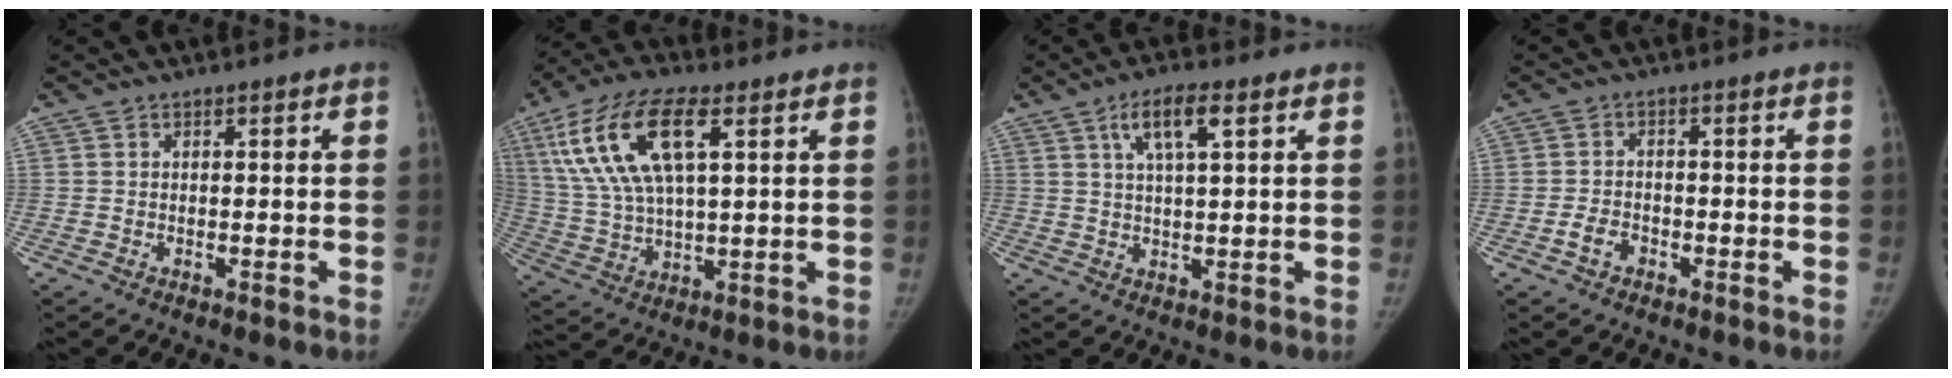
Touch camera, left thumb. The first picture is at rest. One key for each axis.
{"total": 17.5, "fx": 6.6, "fy": 7.3, "fz": 14.5, "tx": -0.292, "ty": 0.002, "tz": 0.125}
{"total": 7.0, "fx": 3.2, "fy": 1.9, "fz": 5.9, "tx": -0.107, "ty": -0.002, "tz": 0.059}
{"total": 3.0, "fx": -1.7, "fy": 2.0, "fz": 1.5, "tx": -0.025, "ty": 0.016, "tz": -0.030}